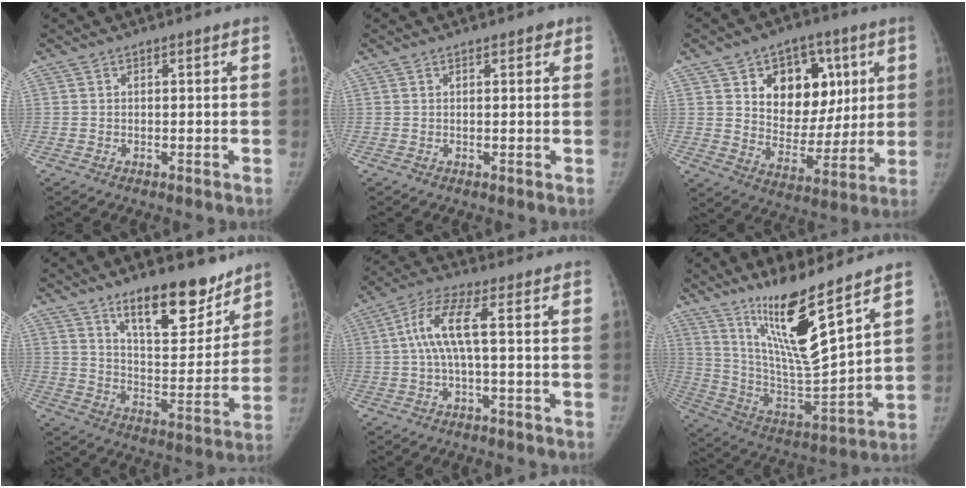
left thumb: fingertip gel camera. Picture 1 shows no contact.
{"total": 1.0, "force": [0.7, 0.6, 0.5], "torque": [0.003, -0.001, 0.004]}
{"total": 16.6, "force": [5.4, 12.1, 10.0], "torque": [-0.088, -0.022, 0.094]}
{"total": 16.5, "force": [11.8, 6.4, 9.6], "torque": [-0.091, -0.090, 0.190]}
{"total": 6.7, "force": [-0.3, 1.4, 6.6], "torque": [-0.151, 0.036, -0.008]}
{"total": 17.4, "force": [11.7, 2.1, 12.7], "torque": [-0.204, -0.082, 0.225]}